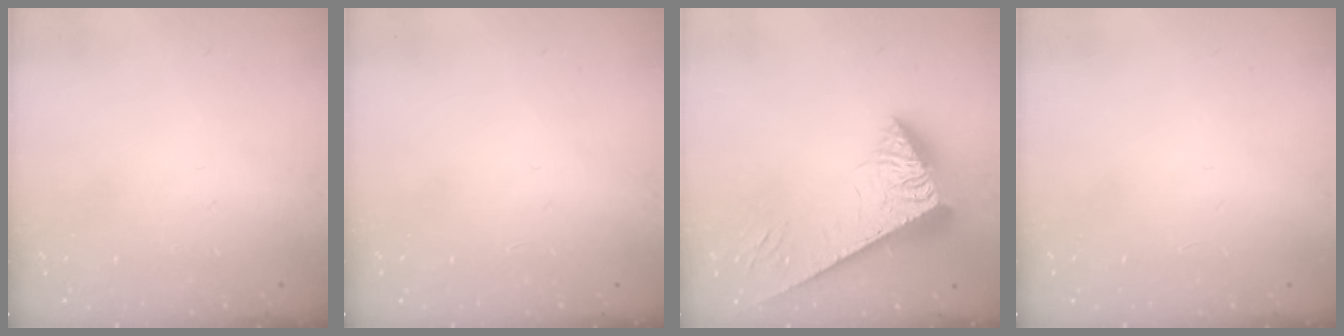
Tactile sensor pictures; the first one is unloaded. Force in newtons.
{"total": 0.0}
{"total": 5.3, "press": 5.2, "slide": 0.7}
{"total": 0.0}